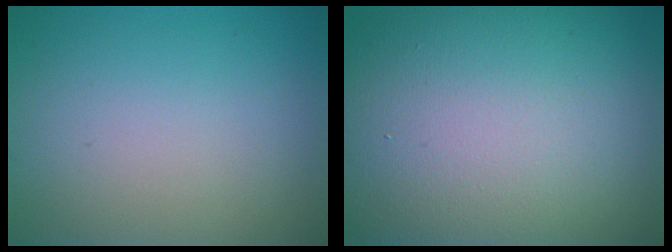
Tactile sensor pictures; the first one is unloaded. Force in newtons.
{"total": 19.4, "press": 19.4, "slide": 0.6}